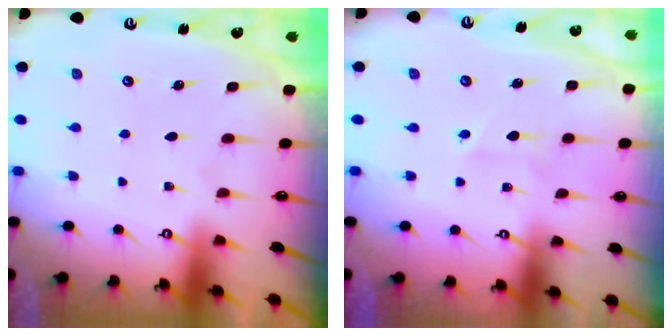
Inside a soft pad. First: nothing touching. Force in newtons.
{"total": 1.9, "press": 1.9, "slide": 0.2}